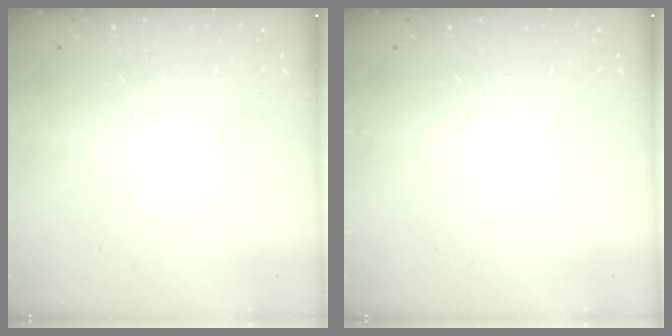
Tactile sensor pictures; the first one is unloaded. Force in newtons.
{"total": 0.0}